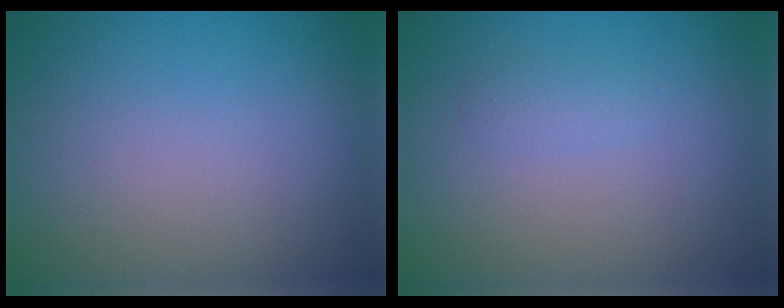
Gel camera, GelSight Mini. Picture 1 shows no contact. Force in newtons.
{"total": 1.0, "press": 1.0, "slide": 0.1}